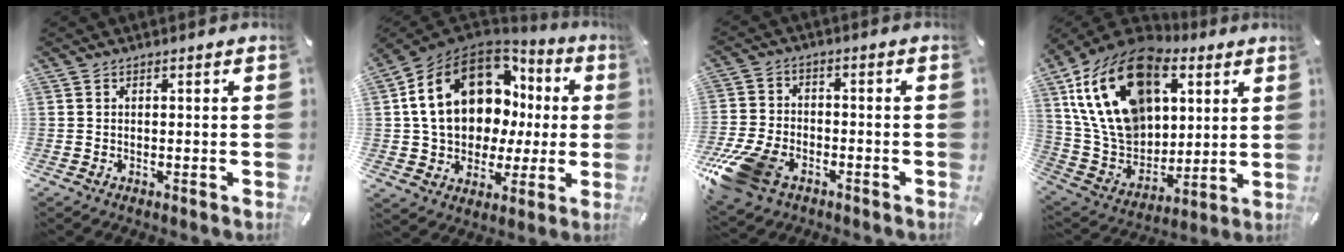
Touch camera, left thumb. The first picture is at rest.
{"total": 20.4, "force": [6.1, 14.6, 12.8], "torque": [-0.236, -0.026, 0.110]}
{"total": 14.2, "force": [-7.5, 8.8, 8.1], "torque": [-0.165, 0.038, -0.132]}
{"total": 24.3, "force": [9.6, 17.1, 14.5], "torque": [-0.298, -0.040, 0.175]}